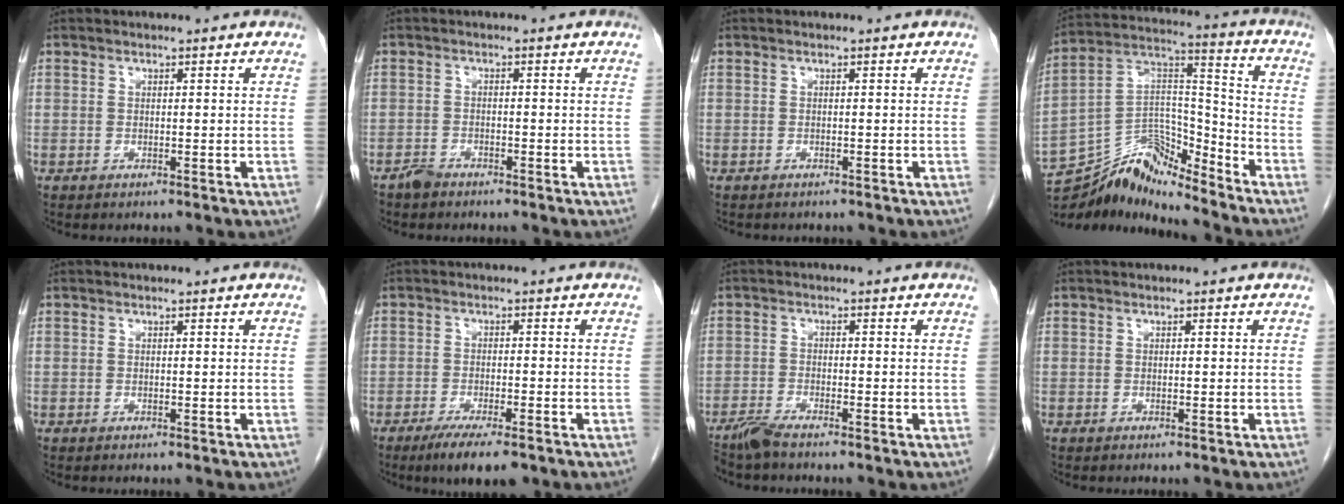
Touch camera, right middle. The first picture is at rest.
{"total": 1.7, "force": [-1.5, 0.7, 0.3], "torque": [-0.010, 0.001, -0.025]}
{"total": 2.0, "force": [-1.7, 0.7, 0.6], "torque": [-0.013, -0.003, -0.019]}
{"total": 13.5, "force": [-13.2, 1.4, 2.6], "torque": [-0.038, 0.056, -0.246]}
{"total": 0.0}
{"total": 6.6, "force": [-4.7, 1.4, 4.5], "torque": [-0.068, -0.012, -0.070]}
{"total": 2.8, "force": [-2.5, 0.0, 1.2], "torque": [-0.031, -0.009, -0.051]}
{"total": 0.0}